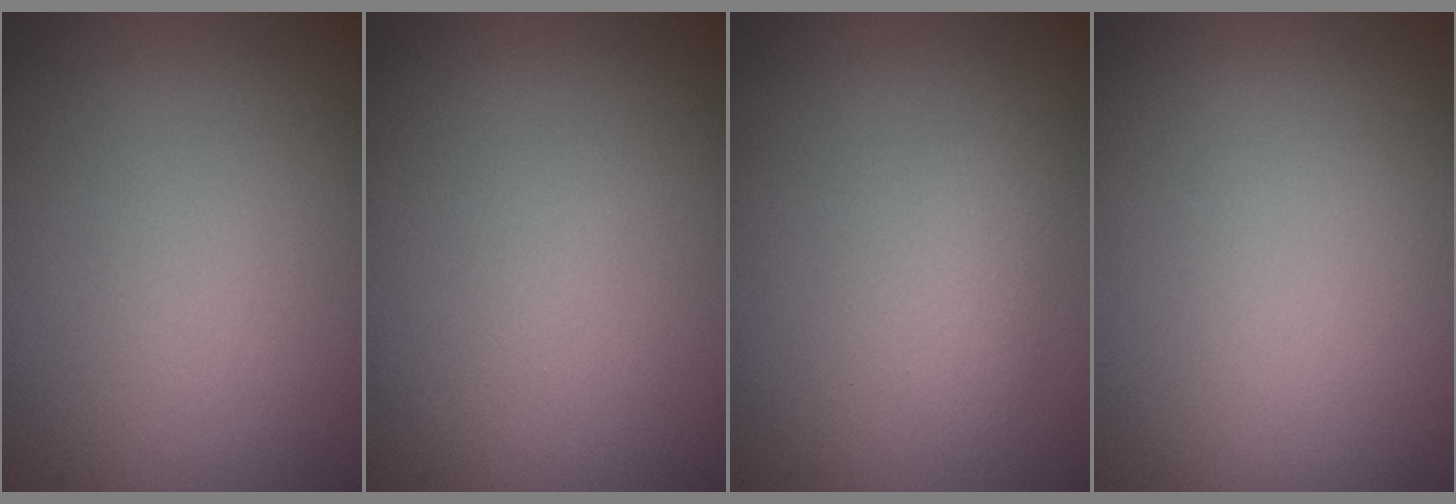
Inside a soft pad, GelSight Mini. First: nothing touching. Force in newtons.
{"total": 0.0}
{"total": 1.1, "press": 1.1, "slide": 0.0}
{"total": 0.0}